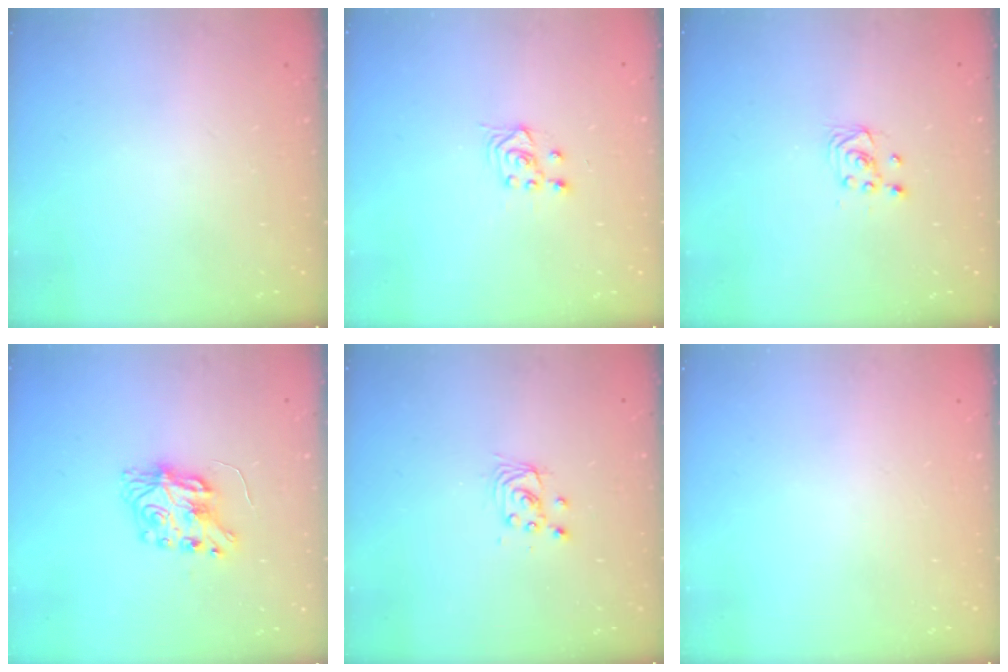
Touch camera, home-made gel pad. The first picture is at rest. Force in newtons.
{"total": 3.3, "press": 2.9, "slide": 1.5}
{"total": 2.5, "press": 2.2, "slide": 1.1}
{"total": 7.9, "press": 7.9, "slide": 0.2}
{"total": 2.7, "press": 2.7, "slide": 0.2}
{"total": 0.0}